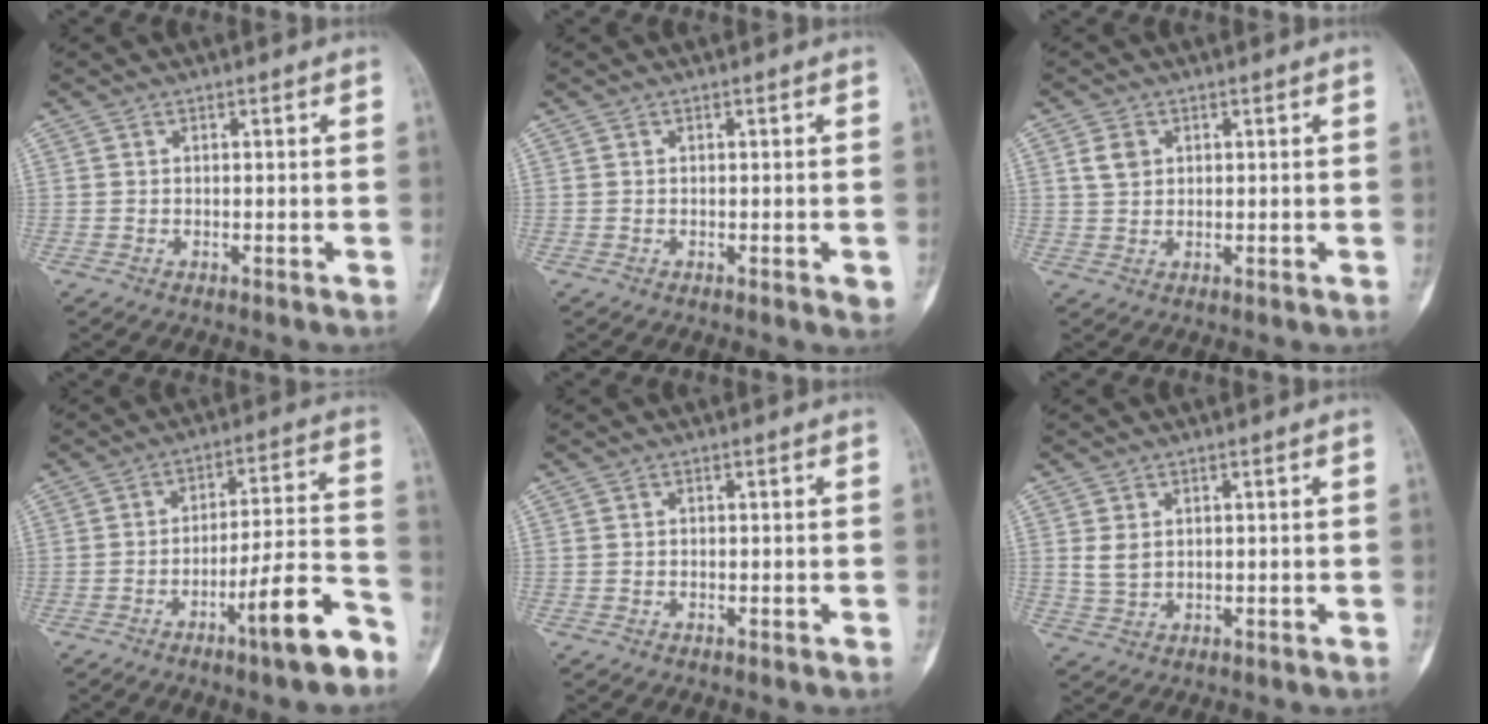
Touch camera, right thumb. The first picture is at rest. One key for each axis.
{"total": 1.7, "fx": -0.5, "fy": 0.4, "fz": 1.6, "tx": -0.016, "ty": -0.003, "tz": -0.005}
{"total": 3.2, "fx": 1.2, "fy": 2.5, "fz": 1.7, "tx": -0.024, "ty": 0.001, "tz": 0.026}
{"total": 12.4, "fx": -7.4, "fy": 1.7, "fz": 9.8, "tx": -0.144, "ty": 0.058, "tz": -0.116}
{"total": 0.0}
{"total": 3.0, "fx": 0.8, "fy": 2.2, "fz": 1.9, "tx": -0.029, "ty": -0.002, "tz": 0.021}